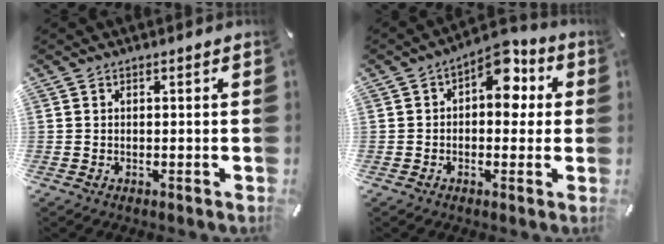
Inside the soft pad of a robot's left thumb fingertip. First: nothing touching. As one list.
[{"total": 9.8, "force": [3.5, 5.8, 7.1], "torque": [-0.085, -0.019, 0.055]}]